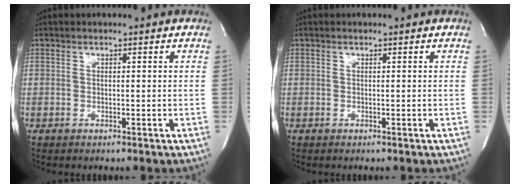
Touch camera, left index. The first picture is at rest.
{"total": 0.0}